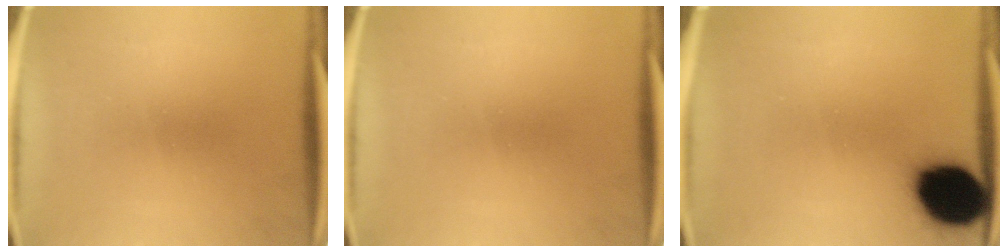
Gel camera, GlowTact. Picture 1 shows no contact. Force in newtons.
{"total": 0.0}
{"total": 17.1}